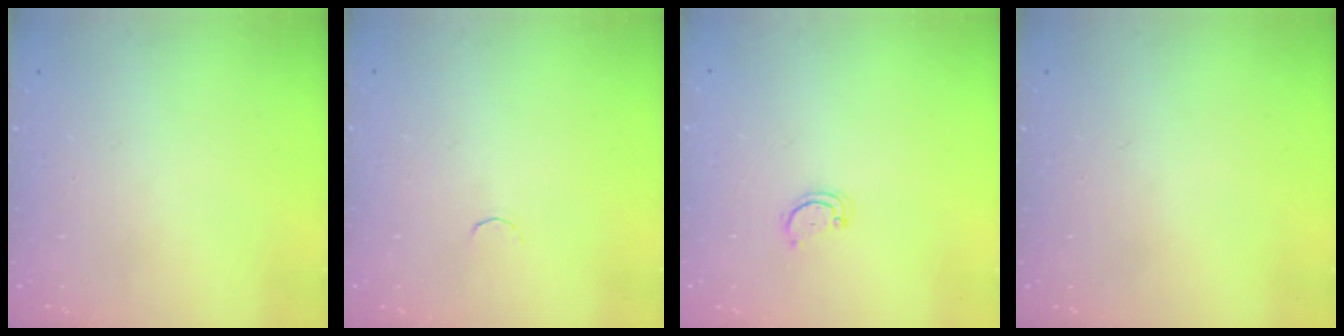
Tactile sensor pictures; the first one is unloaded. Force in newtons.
{"total": 1.8, "press": 1.7, "slide": 0.4}
{"total": 2.2, "press": 2.2, "slide": 0.2}
{"total": 0.0}